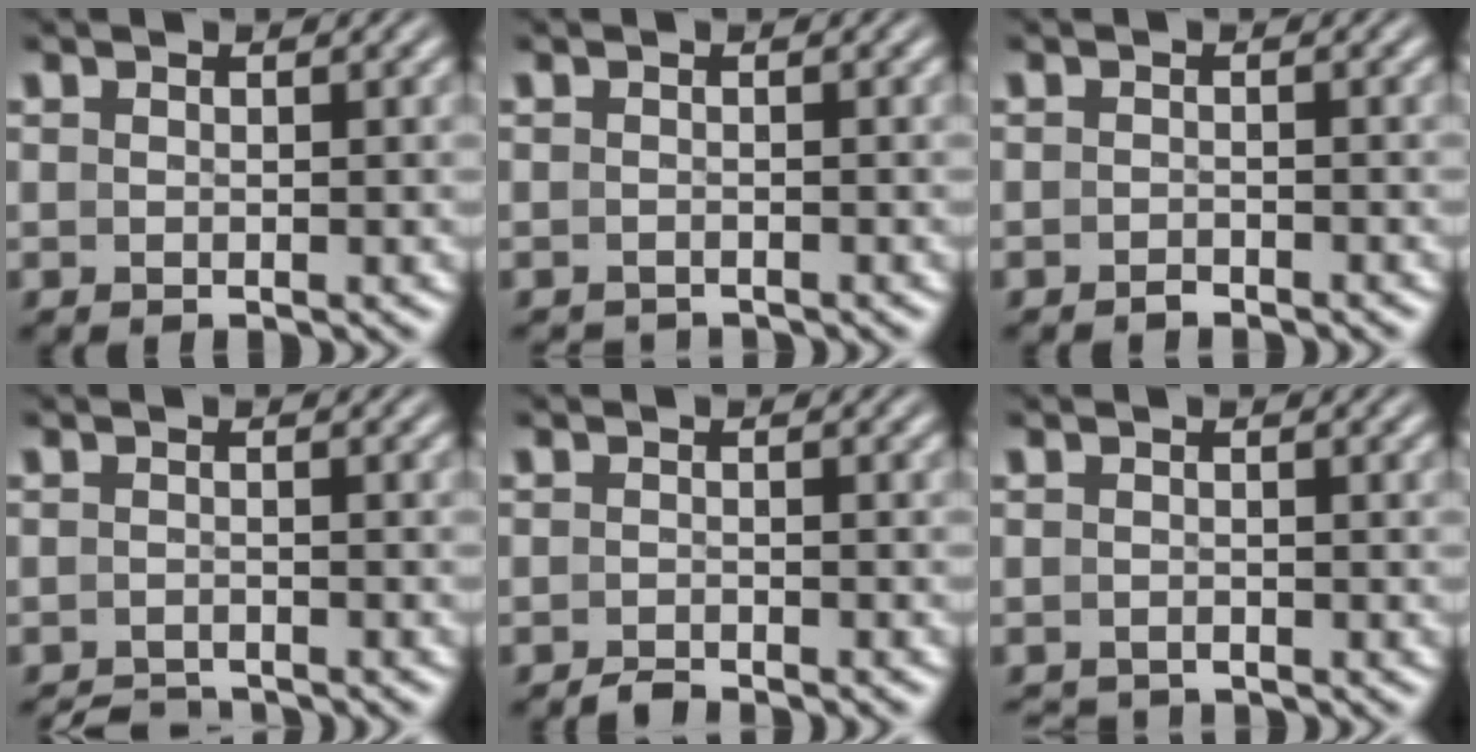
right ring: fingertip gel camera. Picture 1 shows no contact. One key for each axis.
{"total": 1.7, "fx": -1.6, "fy": -0.2, "fz": -0.2, "tx": -0.001, "ty": -0.011, "tz": -0.022}
{"total": 1.1, "fx": -1.1, "fy": -0.2, "fz": -0.1, "tx": 0.000, "ty": -0.003, "tz": -0.016}
{"total": 2.9, "fx": -2.9, "fy": 0.0, "fz": 0.0, "tx": 0.000, "ty": -0.016, "tz": -0.045}
{"total": 1.6, "fx": -1.6, "fy": -0.2, "fz": 0.0, "tx": -0.001, "ty": -0.003, "tz": -0.028}
{"total": 1.9, "fx": -1.9, "fy": 0.1, "fz": -0.2, "tx": -0.002, "ty": -0.016, "tz": -0.025}